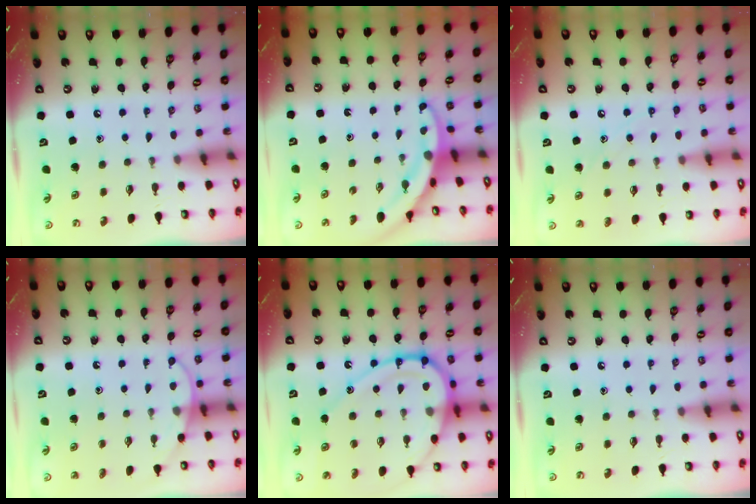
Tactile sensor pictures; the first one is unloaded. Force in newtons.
{"total": 3.3, "press": 3.3, "slide": 0.3}
{"total": 7.5, "press": 7.5, "slide": 0.7}
{"total": 7.2, "press": 7.1, "slide": 0.7}
{"total": 17.7, "press": 17.6, "slide": 1.9}
{"total": 0.0}